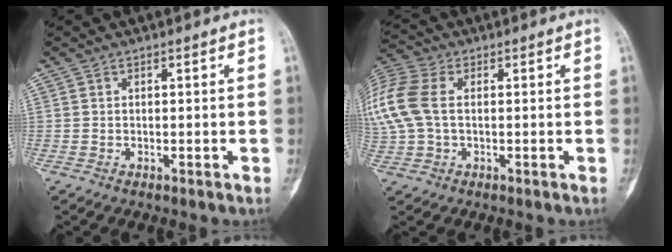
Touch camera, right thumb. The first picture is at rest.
{"total": 14.8, "force": [1.6, 9.8, 11.0], "torque": [-0.299, 0.024, 0.030]}